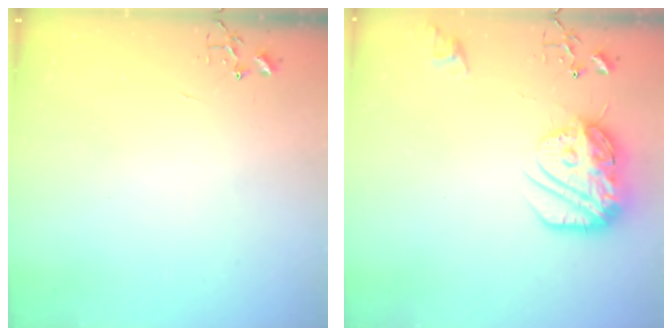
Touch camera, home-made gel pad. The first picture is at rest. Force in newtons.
{"total": 16.5, "press": 16.5, "slide": 1.6}